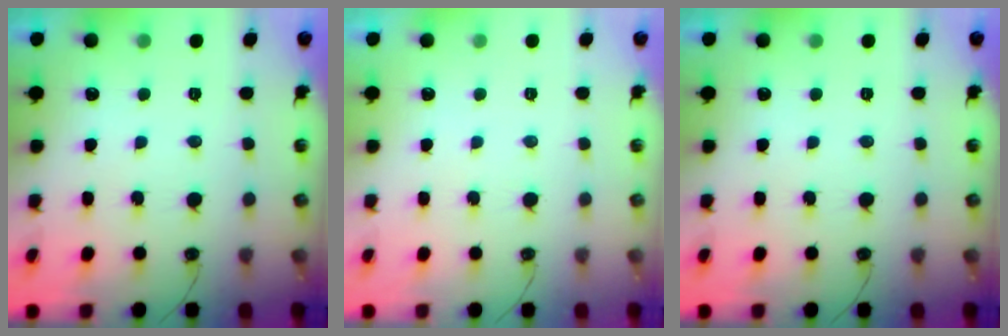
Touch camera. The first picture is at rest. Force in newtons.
{"total": 0.0}
{"total": 0.0}